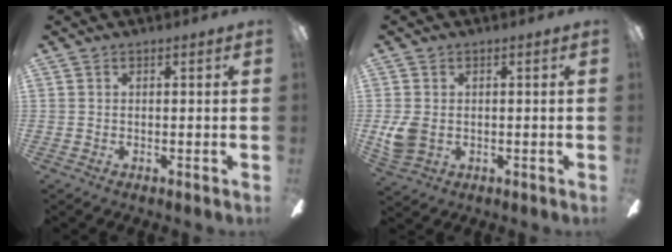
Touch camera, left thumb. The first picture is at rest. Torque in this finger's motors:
{"motor_torque": [0.04, 0.17, 0.23, -0.33, 0.05]}